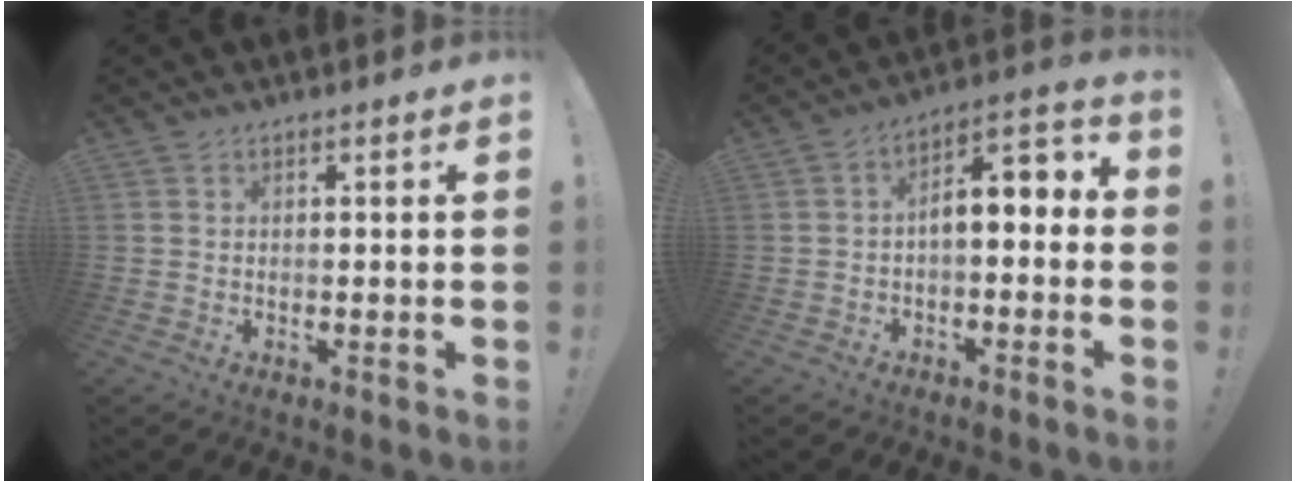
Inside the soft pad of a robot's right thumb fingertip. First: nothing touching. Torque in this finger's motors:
{"motor_torque": [1.20, 1.37, 1.09, -0.45, 0.00]}